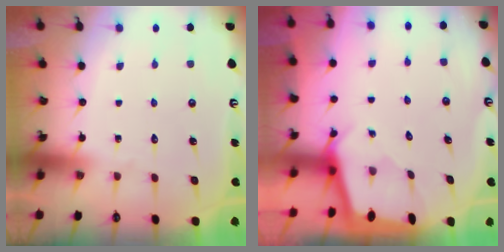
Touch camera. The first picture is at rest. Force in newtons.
{"total": 1.7, "press": 1.7, "slide": 0.2}